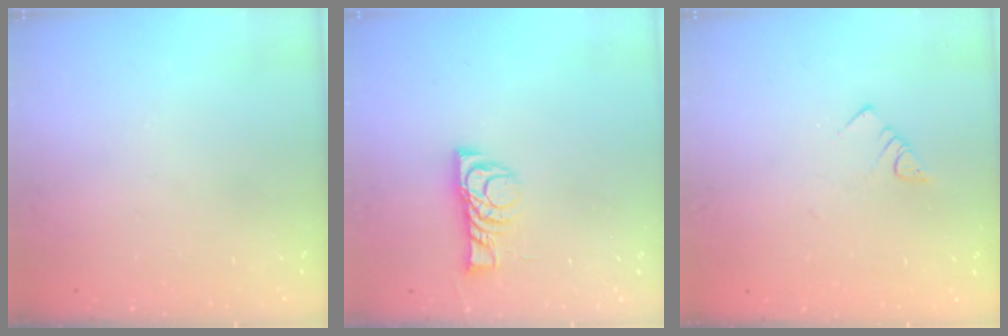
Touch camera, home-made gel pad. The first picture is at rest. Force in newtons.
{"total": 8.1, "press": 8.1, "slide": 0.2}
{"total": 2.8, "press": 2.7, "slide": 0.4}